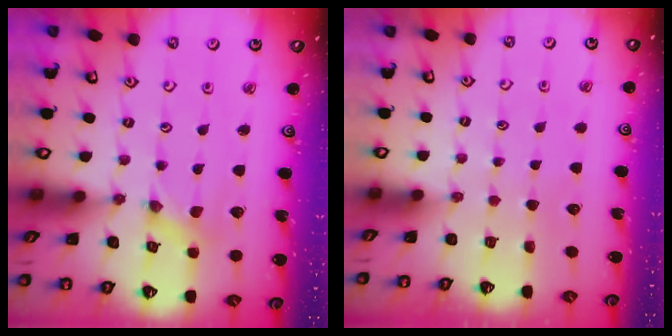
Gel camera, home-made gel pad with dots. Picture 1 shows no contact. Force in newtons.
{"total": 0.0}